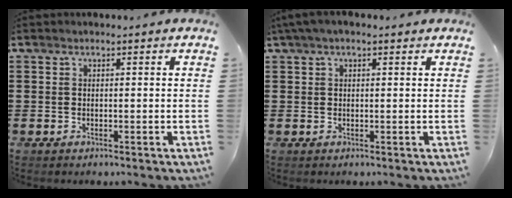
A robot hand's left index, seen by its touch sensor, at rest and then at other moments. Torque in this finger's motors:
{"motor_torque": [2.14, 0.00, 0.36, 0.21]}